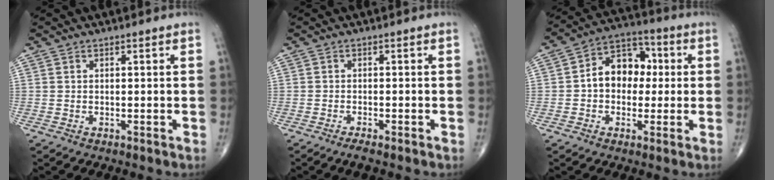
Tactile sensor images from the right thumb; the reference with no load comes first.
{"total": 1.4, "force": [-1.2, 0.1, 0.9], "torque": [-0.025, 0.002, -0.023]}
{"total": 11.0, "force": [0.5, 8.1, 7.3], "torque": [-0.080, 0.031, -0.004]}